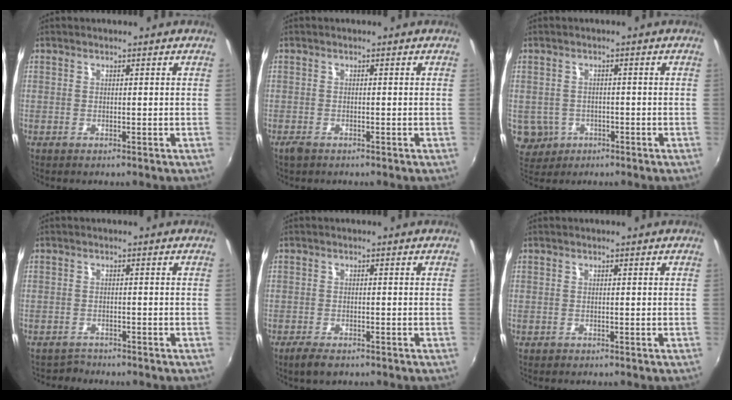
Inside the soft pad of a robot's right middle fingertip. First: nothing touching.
{"total": 1.7, "force": [-1.3, 0.9, 0.6], "torque": [-0.016, -0.004, -0.025]}
{"total": 5.4, "force": [-1.7, 4.9, 1.4], "torque": [-0.041, 0.000, -0.016]}
{"total": 1.8, "force": [-1.6, 0.8, -0.4], "torque": [0.002, 0.003, -0.028]}
{"total": 3.5, "force": [-2.6, 1.5, 1.9], "torque": [-0.050, -0.013, -0.047]}
{"total": 0.7, "force": [-0.4, 0.5, 0.0], "torque": [0.000, -0.003, -0.006]}